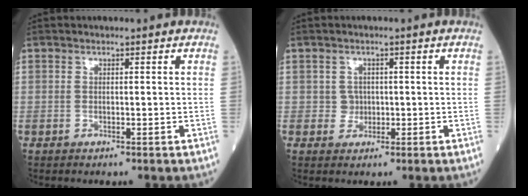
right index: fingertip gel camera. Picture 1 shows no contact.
{"total": 1.9, "force": [0.0, 1.8, 0.4], "torque": [-0.002, 0.004, -0.001]}